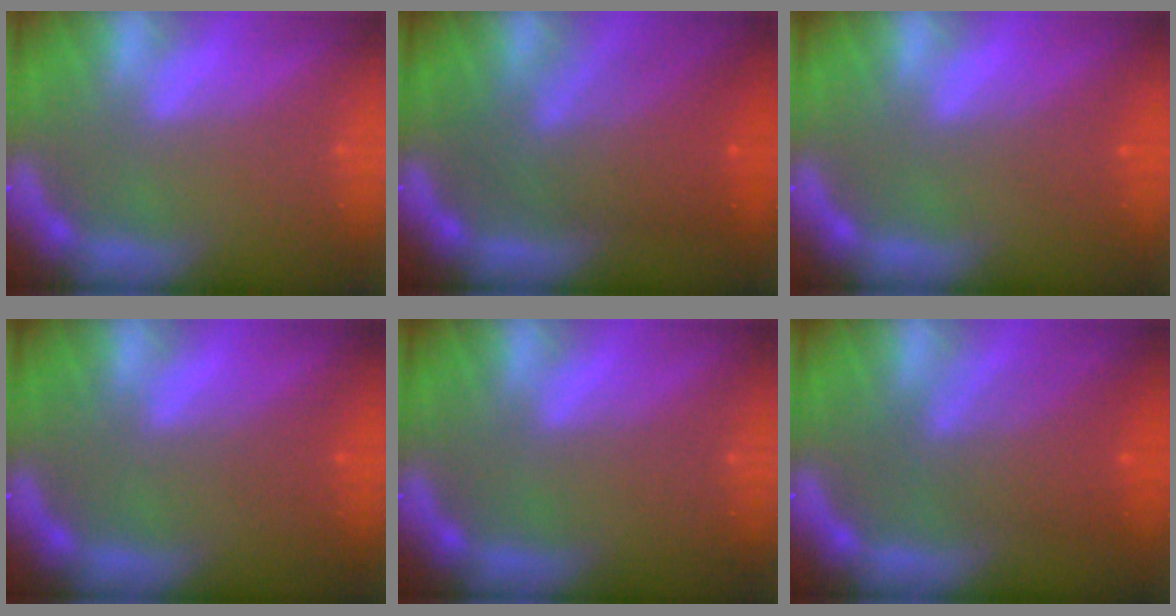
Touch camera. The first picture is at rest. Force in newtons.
{"total": 8.0}
{"total": 1.5}
{"total": 1.0}
{"total": 0.0}
{"total": 5.5}